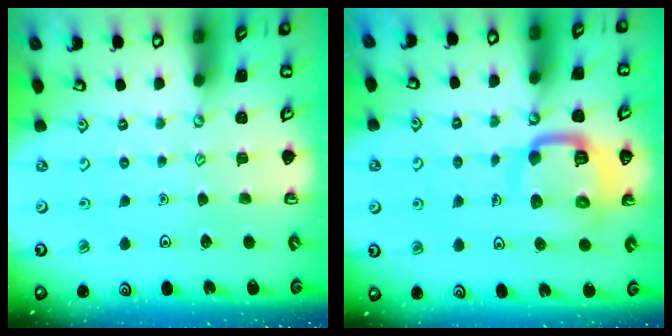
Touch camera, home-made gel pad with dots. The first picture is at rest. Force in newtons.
{"total": 11.9, "press": 11.9, "slide": 1.4}